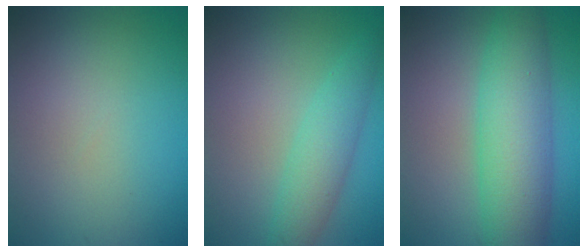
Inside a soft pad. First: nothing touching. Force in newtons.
{"total": 3.5, "press": 3.5, "slide": 0.2}
{"total": 8.0, "press": 8.0, "slide": 0.1}